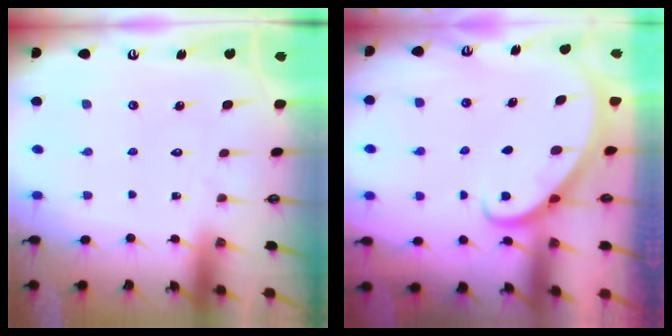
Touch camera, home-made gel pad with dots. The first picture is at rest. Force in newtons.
{"total": 2.7, "press": 2.7, "slide": 0.2}